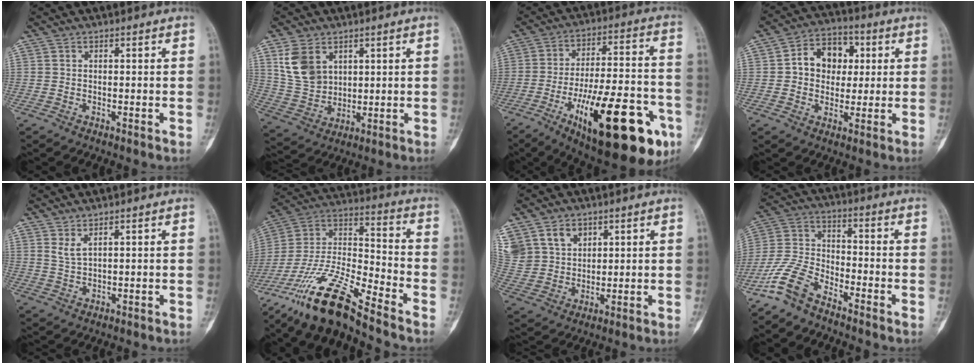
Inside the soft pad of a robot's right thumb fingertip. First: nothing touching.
{"total": 9.8, "force": [4.4, 7.0, 5.3], "torque": [-0.089, -0.015, 0.105]}
{"total": 28.5, "force": [-12.0, 9.6, 24.0], "torque": [-0.321, 0.046, -0.168]}
{"total": 10.8, "force": [1.7, 8.4, 6.5], "torque": [-0.057, 0.014, 0.020]}
{"total": 2.8, "force": [2.0, 0.6, 1.9], "torque": [-0.041, -0.019, 0.046]}
{"total": 17.3, "force": [-13.4, 2.7, 10.6], "torque": [-0.212, 0.070, -0.254]}
{"total": 14.9, "force": [7.4, 11.4, 6.0], "torque": [-0.131, 0.005, 0.162]}
{"total": 9.4, "force": [-6.9, 4.1, 4.8], "torque": [-0.110, 0.044, -0.150]}